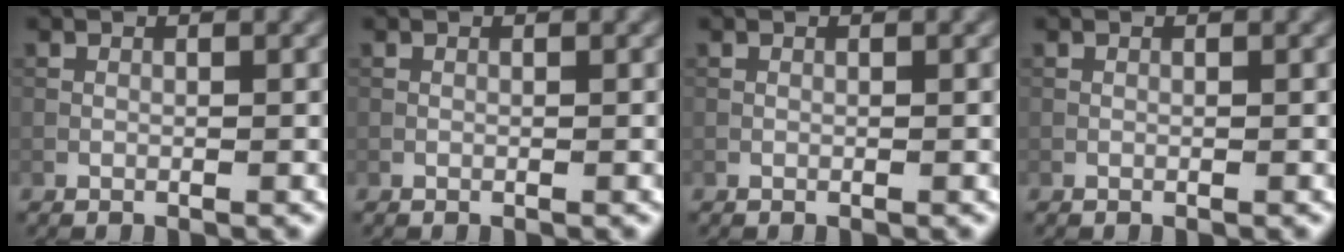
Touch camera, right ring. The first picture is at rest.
{"total": 0.0}
{"total": 0.0}
{"total": 0.0}